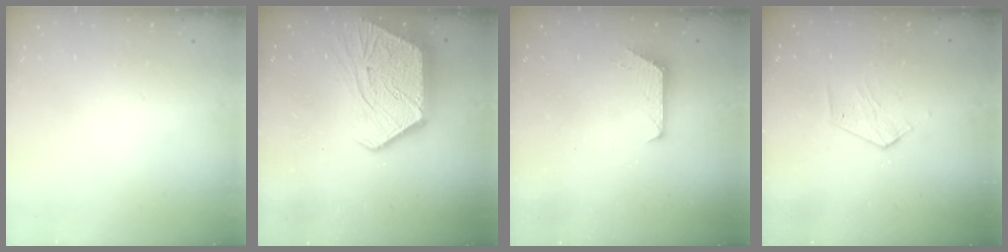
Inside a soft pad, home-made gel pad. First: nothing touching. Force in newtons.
{"total": 18.9, "press": 18.9, "slide": 1.4}
{"total": 6.2, "press": 6.2, "slide": 0.5}
{"total": 4.9, "press": 4.8, "slide": 0.4}